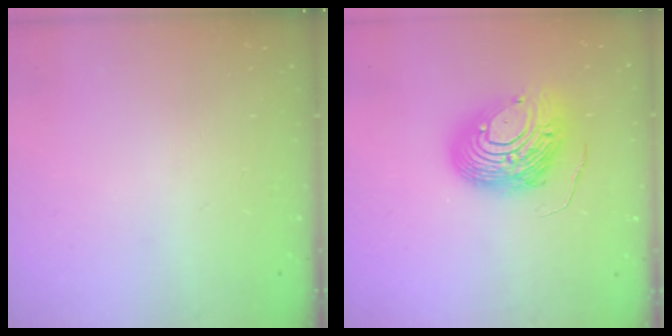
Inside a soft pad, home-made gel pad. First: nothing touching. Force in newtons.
{"total": 14.4, "press": 14.4, "slide": 1.2}